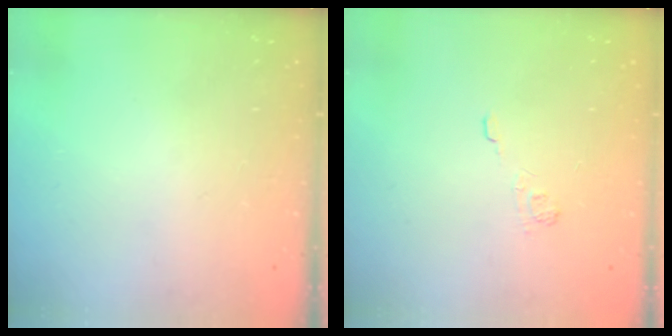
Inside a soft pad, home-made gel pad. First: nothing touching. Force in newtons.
{"total": 2.3, "press": 1.8, "slide": 1.3}